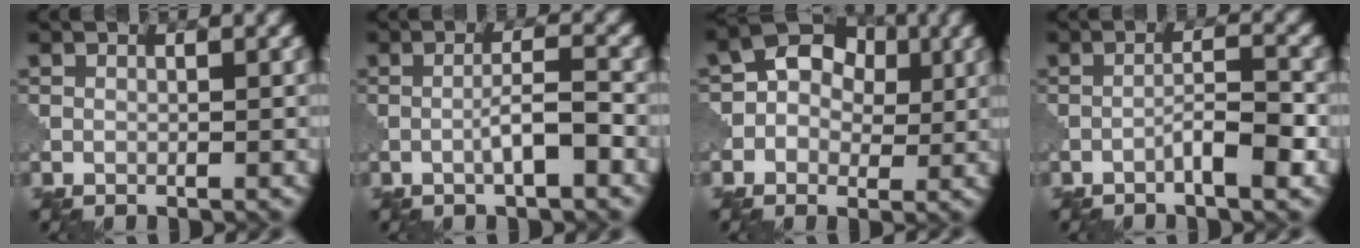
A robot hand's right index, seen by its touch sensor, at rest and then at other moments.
{"total": 2.9, "force": [-1.0, 0.3, 2.7], "torque": [-0.045, 0.010, -0.021]}
{"total": 5.3, "force": [0.4, 4.2, 3.2], "torque": [-0.032, 0.014, -0.012]}
{"total": 3.2, "force": [-1.7, 0.4, 2.7], "torque": [-0.044, 0.012, -0.033]}